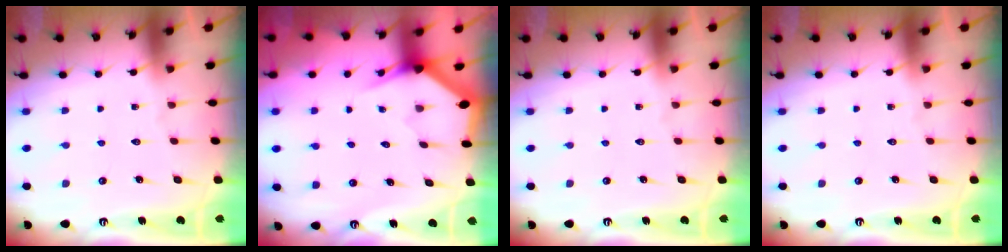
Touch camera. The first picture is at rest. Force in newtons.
{"total": 3.2, "press": 3.2, "slide": 0.1}
{"total": 0.0}
{"total": 0.0}